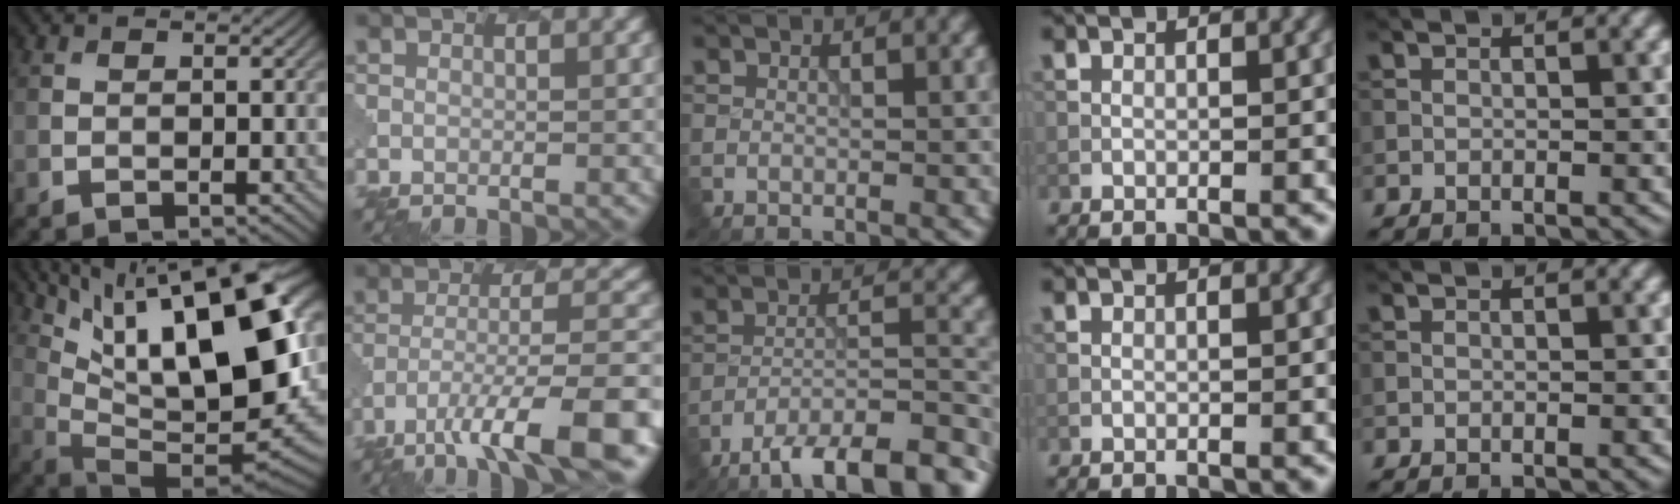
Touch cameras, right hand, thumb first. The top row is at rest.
{"thumb": {"total": 20.7, "force": [9.3, 6.7, 17.3], "torque": [-0.276, 0.027, 0.161]}, "index": {"total": 10.4, "force": [-6.0, 2.4, 8.2], "torque": [-0.137, 0.002, -0.098]}, "middle": {"total": 11.7, "force": [-9.3, 3.0, 6.4], "torque": [-0.089, -0.001, -0.136]}}